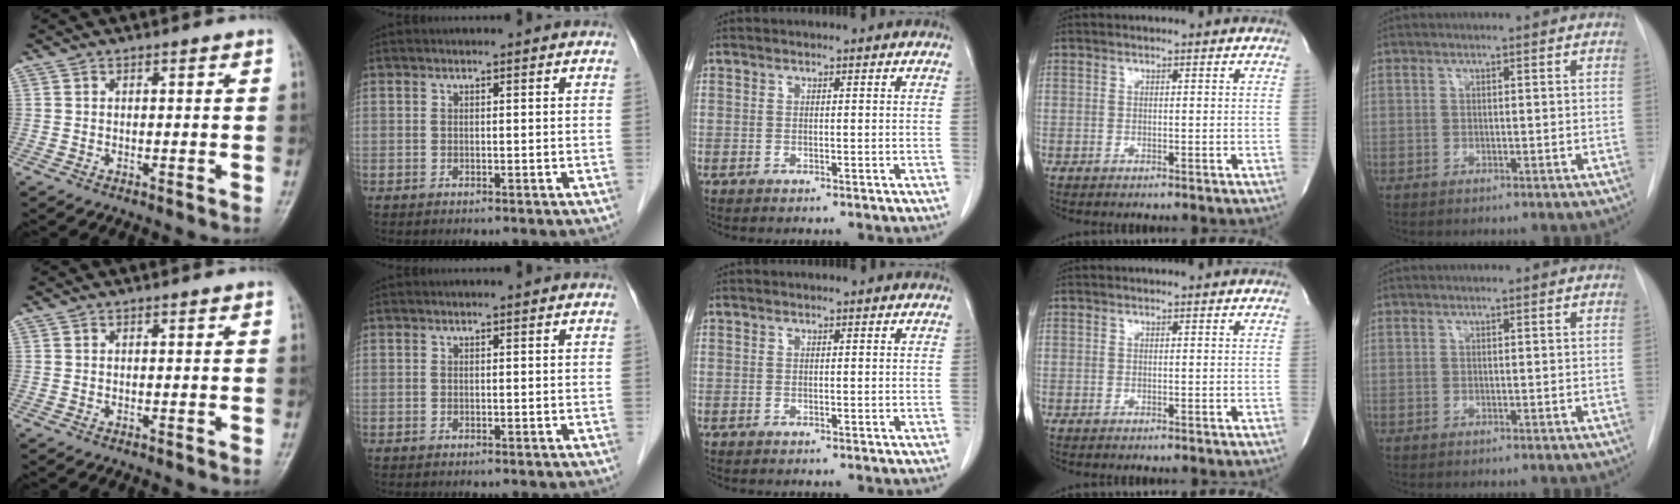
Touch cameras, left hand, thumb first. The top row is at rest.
{}